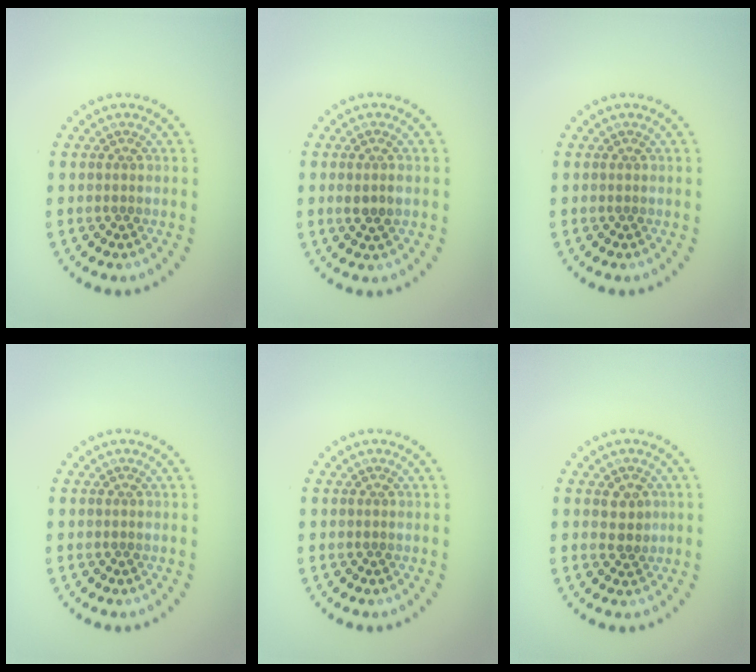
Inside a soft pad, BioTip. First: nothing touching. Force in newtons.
{"total": 1.7, "press": 1.6, "slide": 0.7}
{"total": 0.0}
{"total": 0.0}
{"total": 0.0}
{"total": 1.9, "press": 1.8, "slide": 0.5}